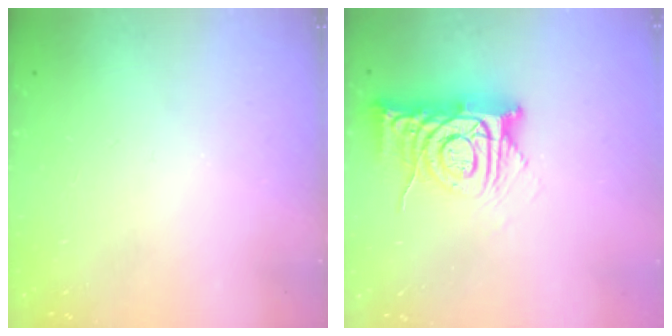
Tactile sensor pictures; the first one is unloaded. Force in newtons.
{"total": 12.0, "press": 11.9, "slide": 1.2}